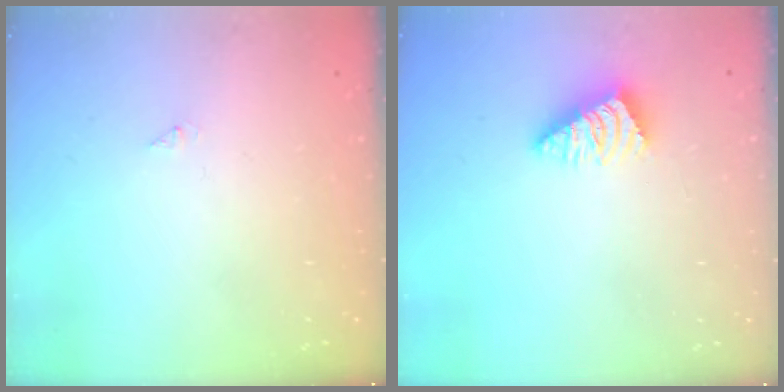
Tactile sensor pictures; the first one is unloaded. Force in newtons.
{"total": 2.4, "press": 2.4, "slide": 0.4}